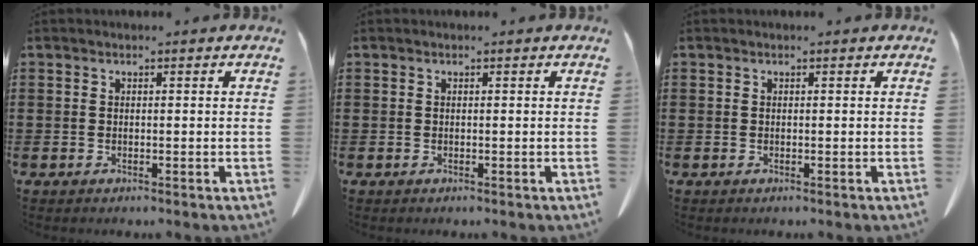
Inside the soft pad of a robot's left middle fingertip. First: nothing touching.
{"total": 0.0}
{"total": 0.0}